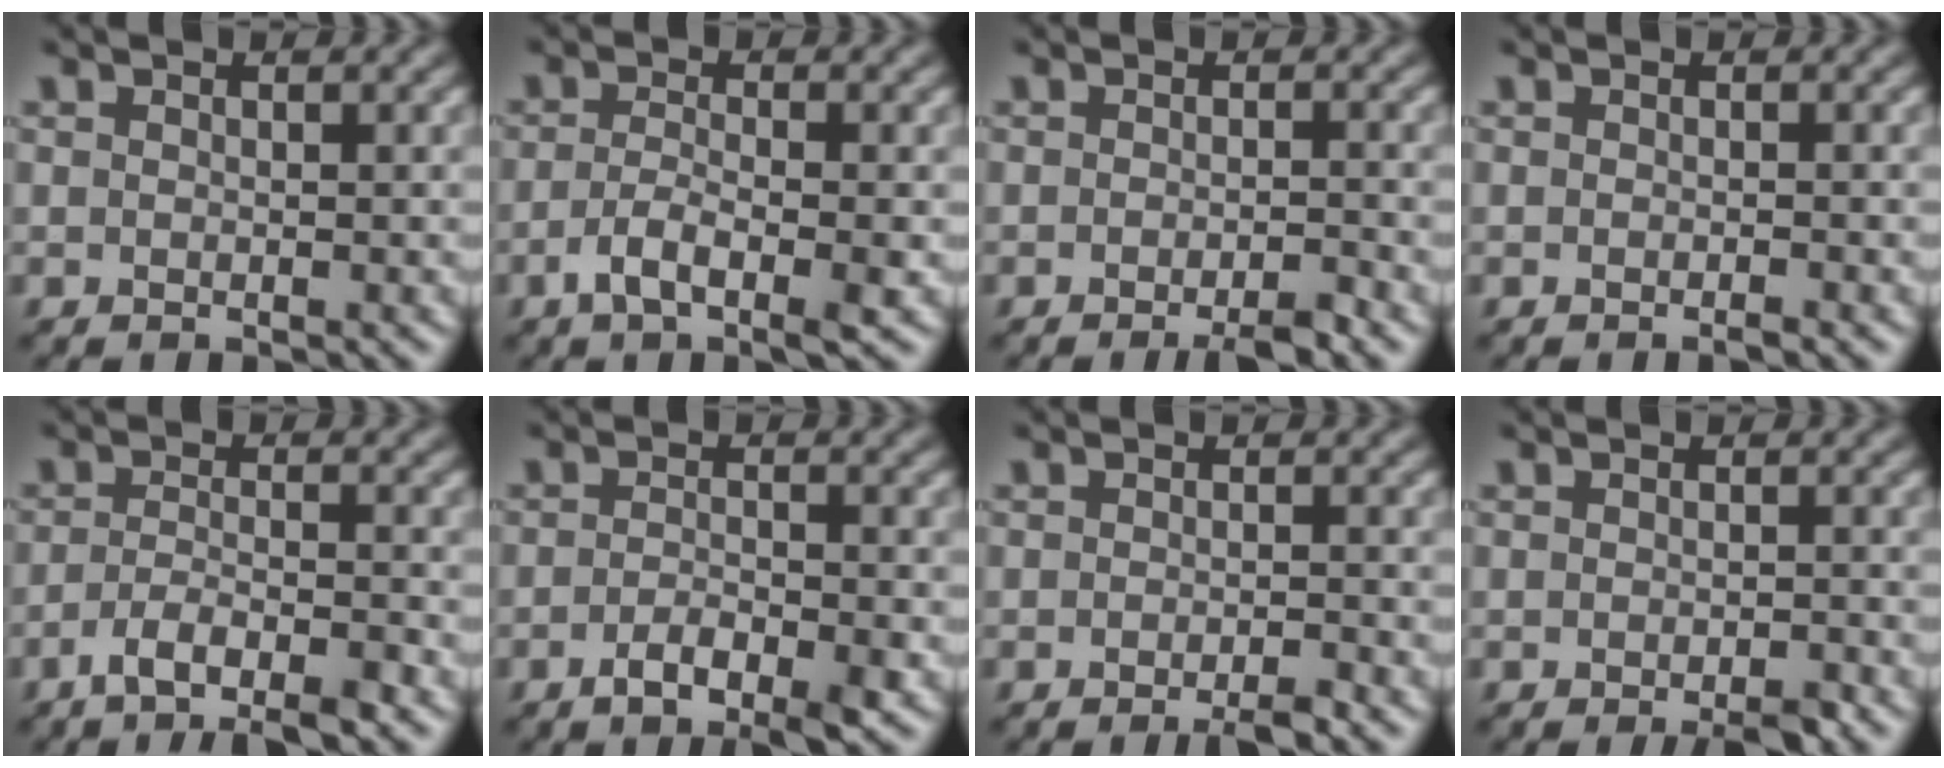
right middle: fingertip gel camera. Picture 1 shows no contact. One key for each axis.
{"total": 3.1, "fx": -1.4, "fy": 0.8, "fz": 2.7, "tx": -0.061, "ty": -0.001, "tz": -0.028}
{"total": 2.4, "fx": -1.8, "fy": 0.4, "fz": 1.6, "tx": -0.025, "ty": 0.002, "tz": -0.027}
{"total": 0.7, "fx": -0.5, "fy": 0.0, "fz": 0.5, "tx": -0.007, "ty": 0.002, "tz": -0.005}
{"total": 4.3, "fx": -2.9, "fy": 1.0, "fz": 3.0, "tx": -0.058, "ty": 0.000, "tz": -0.053}
{"total": 3.5, "fx": -1.9, "fy": 1.1, "fz": 2.7, "tx": -0.048, "ty": 0.000, "tz": -0.033}
{"total": 2.0, "fx": -1.4, "fy": 0.3, "fz": 1.4, "tx": -0.022, "ty": 0.001, "tz": -0.022}
{"total": 2.3, "fx": -1.5, "fy": 0.7, "fz": 1.7, "tx": -0.024, "ty": 0.000, "tz": -0.020}